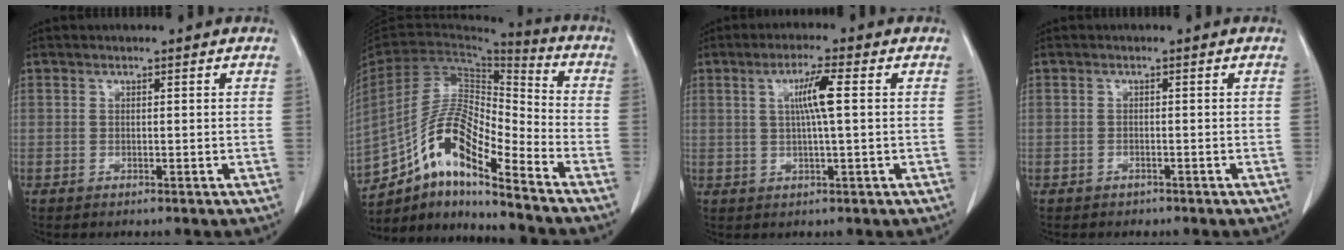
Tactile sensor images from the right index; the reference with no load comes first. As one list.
[{"total": 14.9, "force": [-10.3, 3.1, 10.3], "torque": [-0.200, 0.022, -0.183]}, {"total": 5.1, "force": [0.9, -0.3, 5.0], "torque": [-0.093, 0.002, 0.018]}, {"total": 1.2, "force": [-0.9, 0.7, 0.2], "torque": [-0.015, -0.002, -0.011]}]